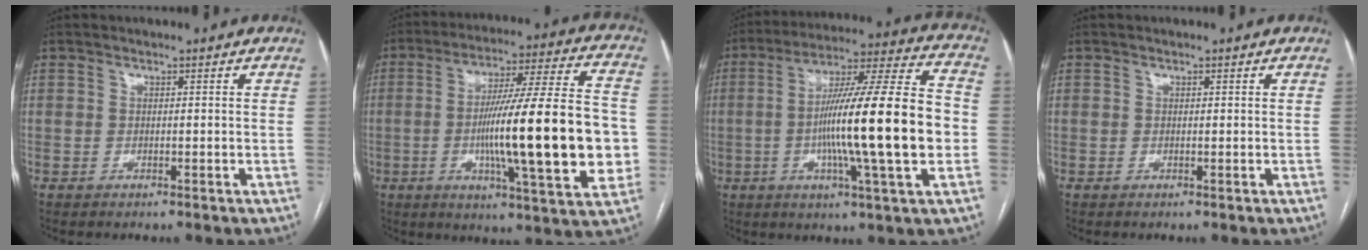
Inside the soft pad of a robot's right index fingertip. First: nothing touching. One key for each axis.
{"total": 23.4, "fx": -2.9, "fy": 2.0, "fz": 23.2, "tx": -0.332, "ty": 0.011, "tz": -0.045}
{"total": 21.9, "fx": -2.6, "fy": 0.3, "fz": 21.8, "tx": -0.346, "ty": 0.006, "tz": -0.051}
{"total": 0.0}